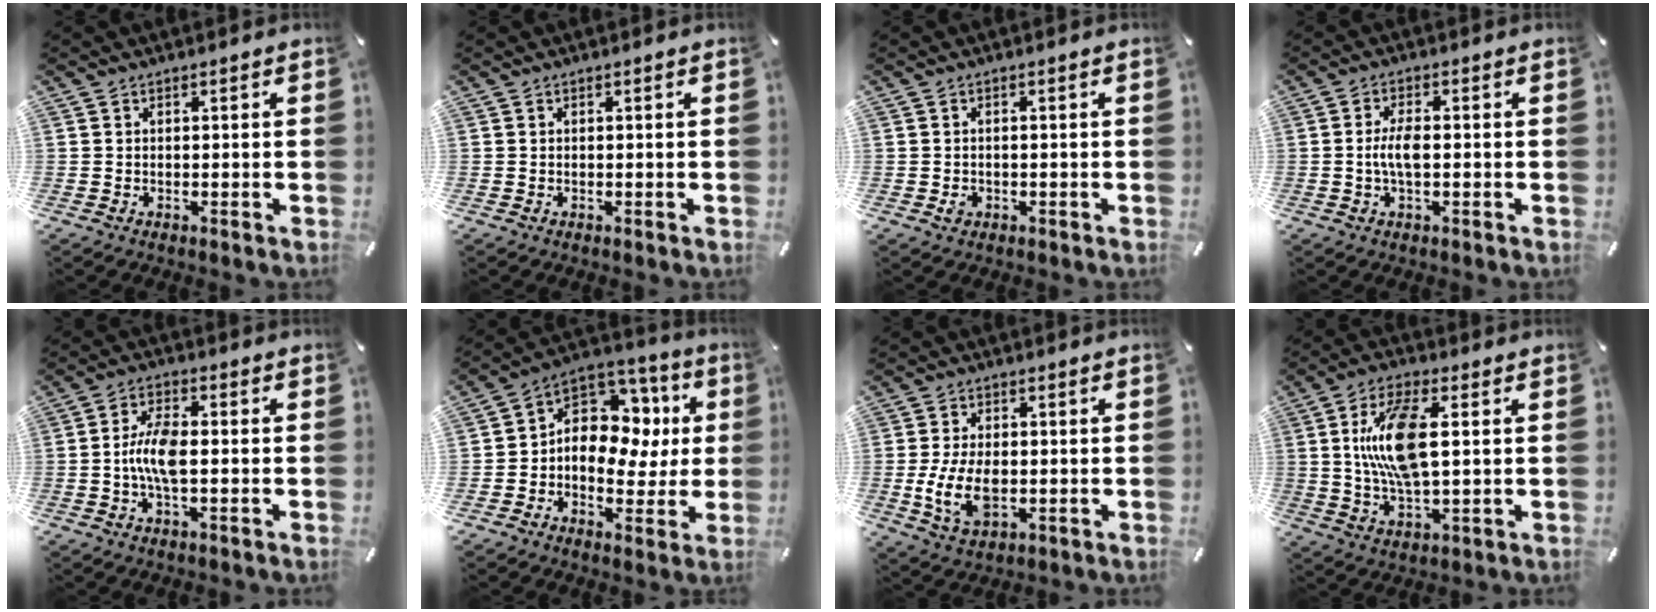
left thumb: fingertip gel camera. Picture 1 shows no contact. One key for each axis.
{"total": 0.0}
{"total": 1.5, "fx": -0.6, "fy": 1.3, "fz": 0.6, "tx": -0.011, "ty": 0.002, "tz": -0.010}
{"total": 4.5, "fx": -0.5, "fy": 1.7, "fz": 4.1, "tx": -0.089, "ty": -0.001, "tz": -0.013}
{"total": 7.6, "fx": -0.9, "fy": 3.1, "fz": 6.9, "tx": -0.147, "ty": 0.001, "tz": -0.020}
{"total": 13.0, "fx": 2.5, "fy": 10.5, "fz": 7.3, "tx": -0.107, "ty": -0.026, "tz": 0.051}
{"total": 9.4, "fx": -1.0, "fy": 5.8, "fz": 7.4, "tx": -0.153, "ty": -0.005, "tz": -0.016}
{"total": 14.3, "fx": 2.3, "fy": 6.0, "fz": 12.8, "tx": -0.270, "ty": -0.006, "tz": 0.032}